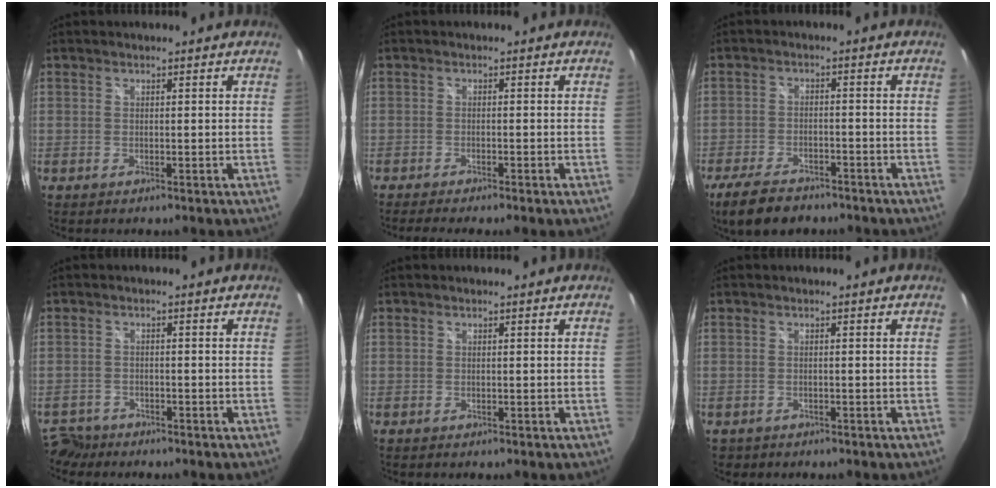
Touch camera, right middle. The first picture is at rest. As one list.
[{"total": 4.4, "force": [-3.6, -0.4, 2.4], "torque": [-0.044, -0.020, -0.057]}, {"total": 9.8, "force": [-7.6, 4.0, 4.8], "torque": [-0.124, -0.020, -0.132]}, {"total": 5.6, "force": [-4.6, 2.9, 0.9], "torque": [-0.042, -0.008, -0.086]}, {"total": 0.0}, {"total": 1.6, "force": [-1.0, 1.1, 0.4], "torque": [-0.014, -0.007, -0.013]}]